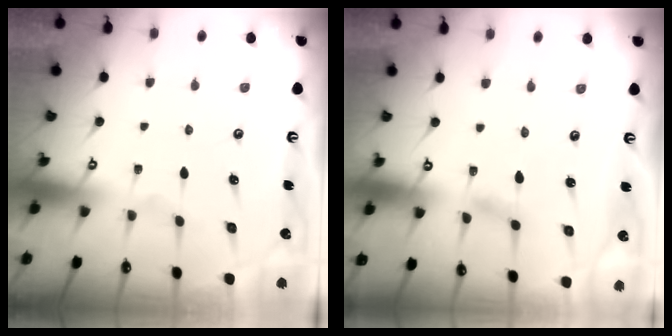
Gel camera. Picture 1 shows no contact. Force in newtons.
{"total": 2.0, "press": 2.0, "slide": 0.2}